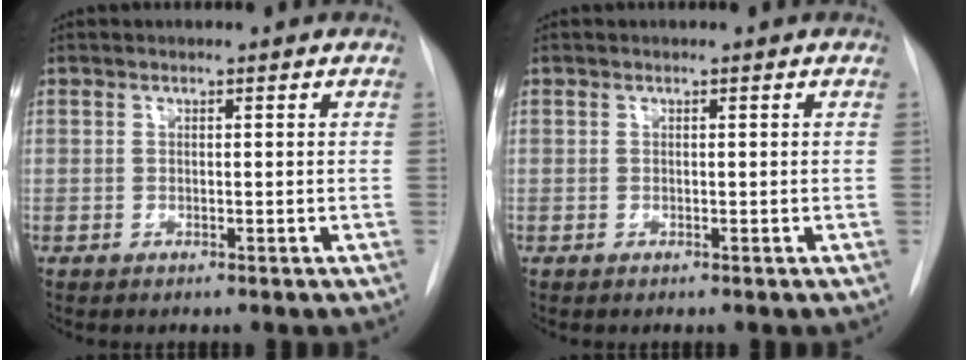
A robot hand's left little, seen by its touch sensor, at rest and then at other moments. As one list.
[{"total": 0.0}]